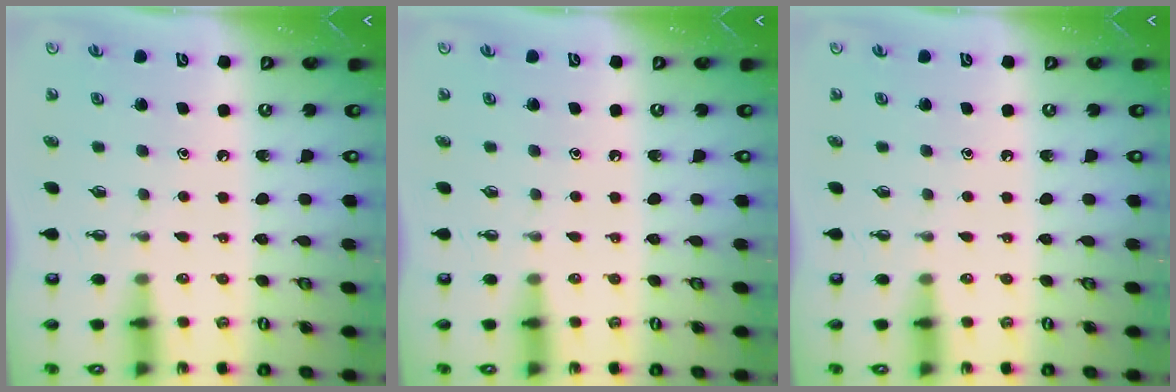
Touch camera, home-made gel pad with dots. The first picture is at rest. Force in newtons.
{"total": 0.0}
{"total": 0.0}